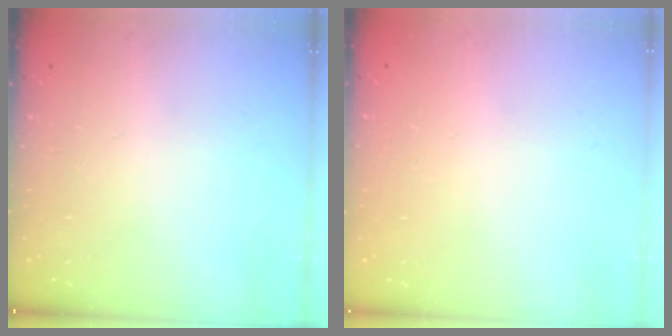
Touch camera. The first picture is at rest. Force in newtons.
{"total": 0.0}